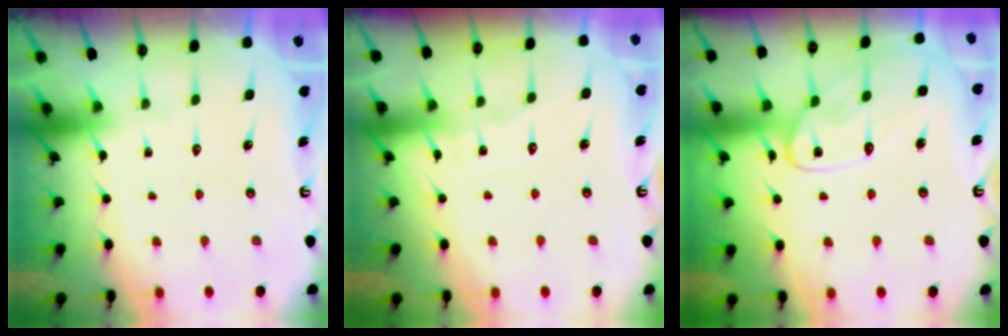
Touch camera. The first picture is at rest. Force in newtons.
{"total": 4.8, "press": 4.8, "slide": 0.5}
{"total": 12.1, "press": 12.0, "slide": 0.6}